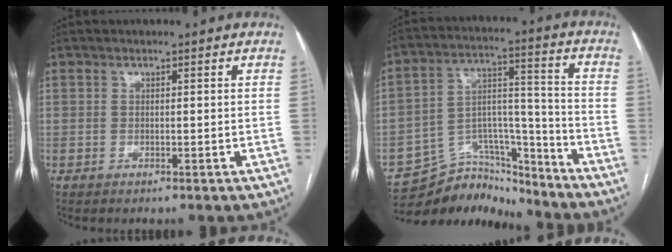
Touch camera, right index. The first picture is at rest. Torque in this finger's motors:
{"motor_torque": [-0.44, -0.40, -1.05, -0.21]}